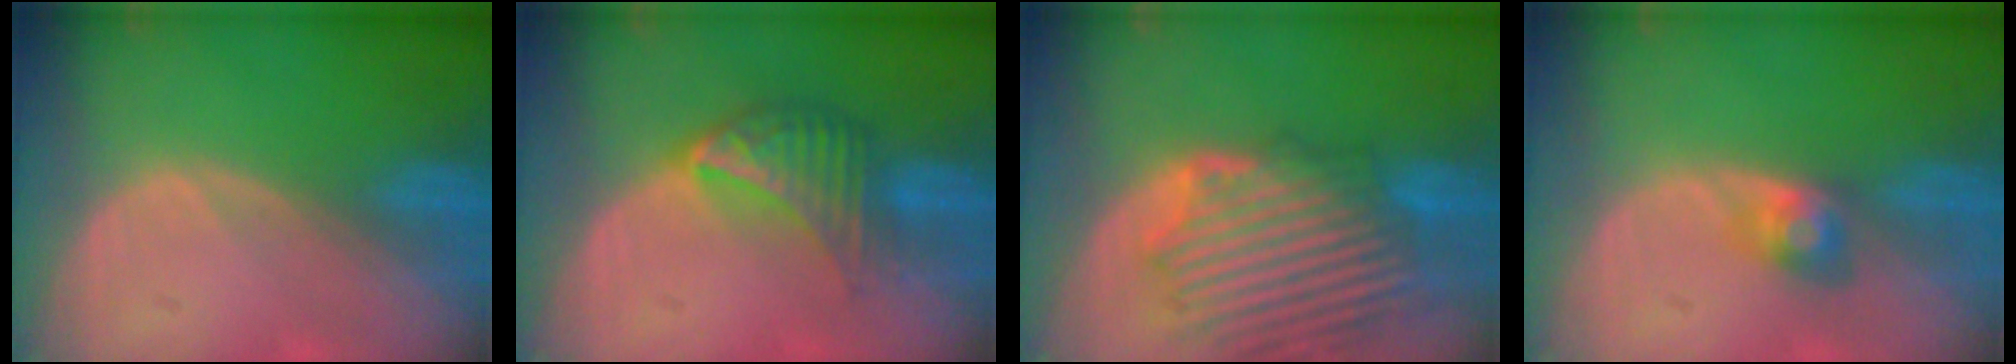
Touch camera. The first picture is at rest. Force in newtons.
{"total": 7.2, "press": 6.4, "slide": 3.3}
{"total": 12.2, "press": 11.4, "slide": 4.3}
{"total": 2.9, "press": 2.9, "slide": 0.0}